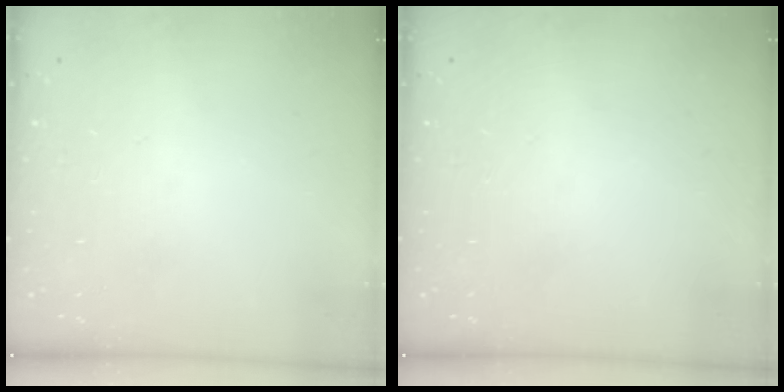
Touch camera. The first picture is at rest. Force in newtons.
{"total": 0.0}